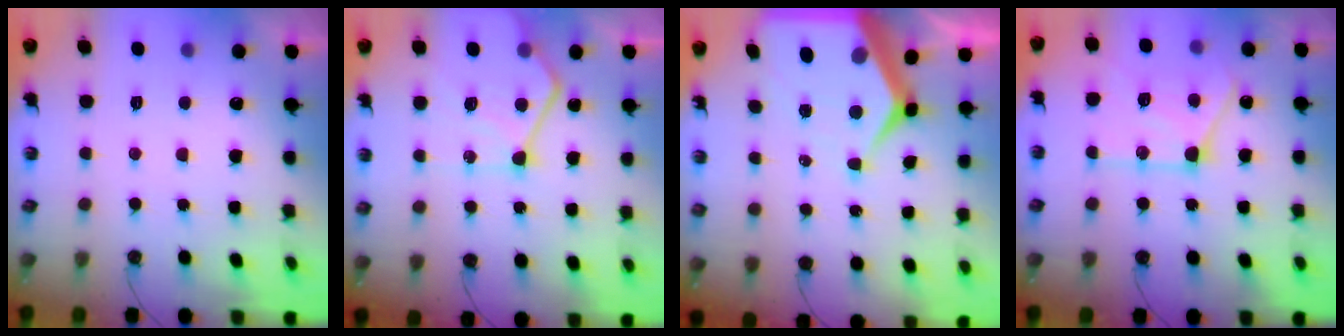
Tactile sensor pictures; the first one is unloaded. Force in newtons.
{"total": 16.2, "press": 16.1, "slide": 1.7}
{"total": 13.8, "press": 13.8, "slide": 1.2}
{"total": 17.7, "press": 17.7, "slide": 1.3}